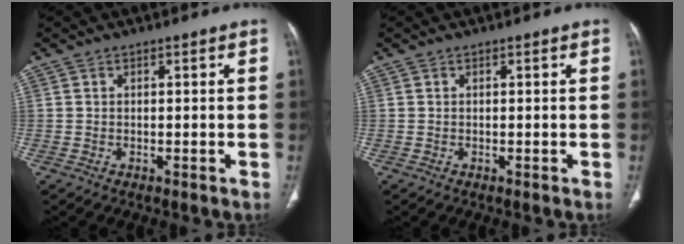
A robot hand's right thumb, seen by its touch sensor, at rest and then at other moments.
{"total": 0.0}